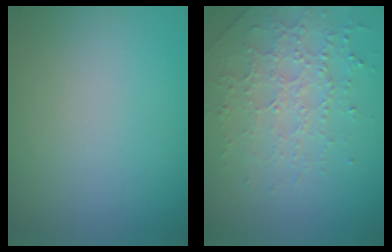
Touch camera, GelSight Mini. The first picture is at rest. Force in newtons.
{"total": 3.0, "press": 2.8, "slide": 1.1}